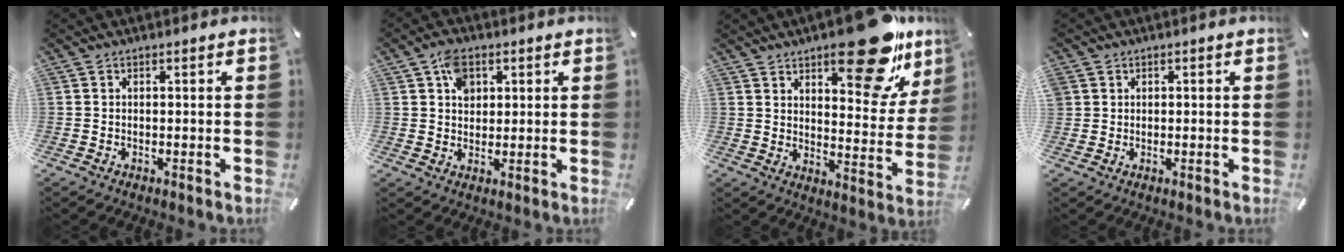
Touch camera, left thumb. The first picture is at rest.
{"total": 5.9, "force": [2.3, 4.6, 2.9], "torque": [-0.037, -0.002, 0.036]}
{"total": 22.0, "force": [14.4, 9.3, 13.8], "torque": [-0.165, -0.097, 0.233]}
{"total": 2.0, "force": [0.8, 1.8, 0.1], "torque": [-0.002, 0.003, 0.015]}